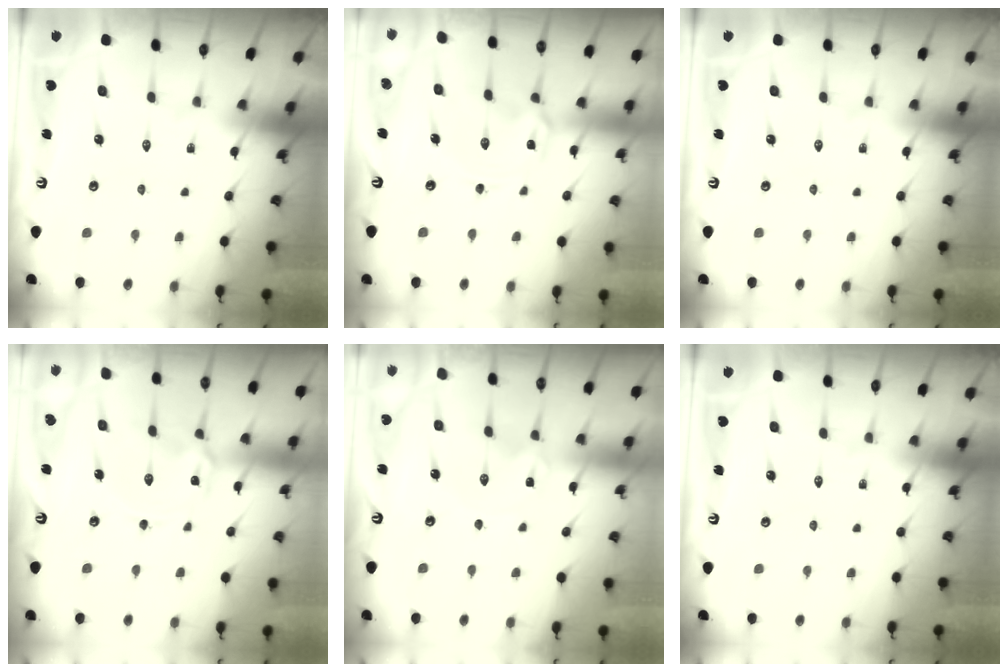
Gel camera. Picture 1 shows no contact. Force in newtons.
{"total": 3.0, "press": 2.9, "slide": 0.4}
{"total": 0.0}
{"total": 2.5, "press": 2.4, "slide": 0.4}
{"total": 1.1, "press": 1.1, "slide": 0.1}
{"total": 0.0}